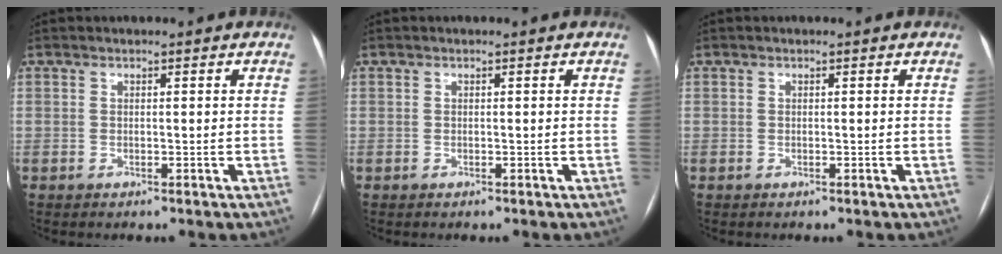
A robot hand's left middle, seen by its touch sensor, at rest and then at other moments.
{"total": 0.0}
{"total": 0.0}